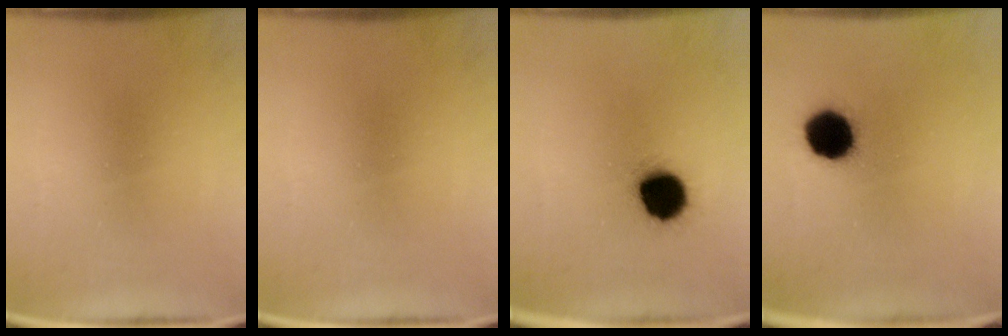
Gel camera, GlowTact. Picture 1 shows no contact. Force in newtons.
{"total": 0.0}
{"total": 12.3}
{"total": 12.1}